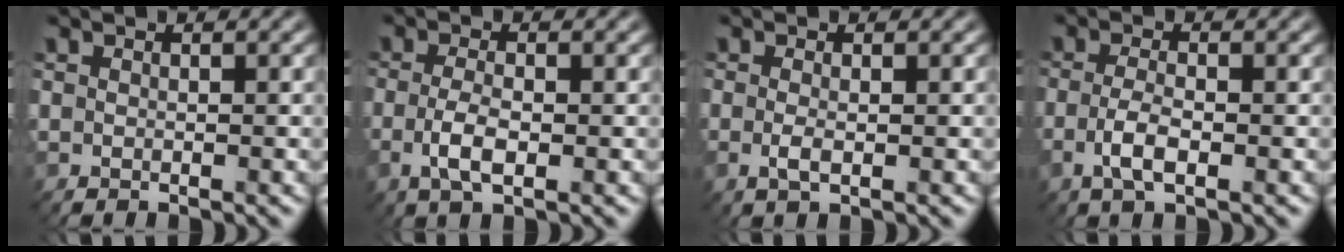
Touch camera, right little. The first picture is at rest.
{"total": 2.9, "force": [-0.8, 1.0, 2.6], "torque": [-0.061, -0.003, -0.019]}
{"total": 1.4, "force": [-0.2, 0.3, 1.3], "torque": [-0.029, -0.003, -0.006]}
{"total": 2.7, "force": [-1.0, 0.9, 2.4], "torque": [-0.054, 0.002, -0.025]}